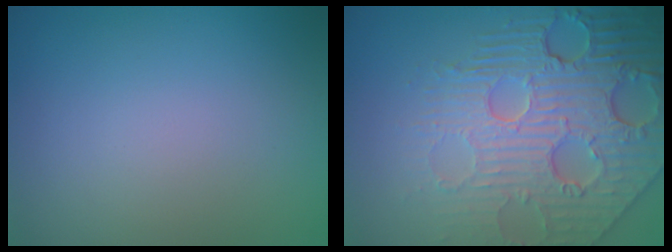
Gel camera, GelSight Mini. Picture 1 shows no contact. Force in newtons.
{"total": 8.6, "press": 5.9, "slide": 6.2}